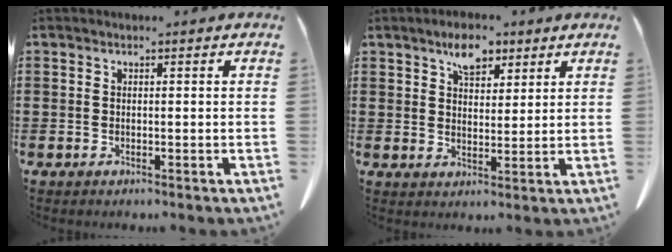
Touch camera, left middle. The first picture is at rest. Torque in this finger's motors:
{"motor_torque": [0.09, 0.00, 0.16, 0.06]}